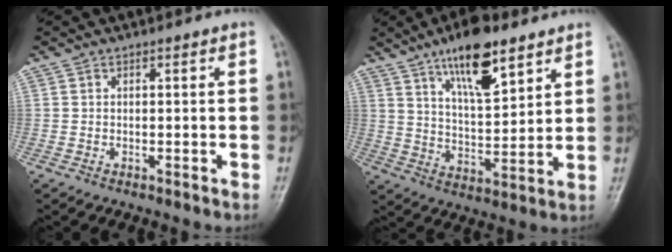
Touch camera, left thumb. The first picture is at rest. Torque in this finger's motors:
{"motor_torque": [2.18, 1.18, 1.65, -1.13, 0.33]}